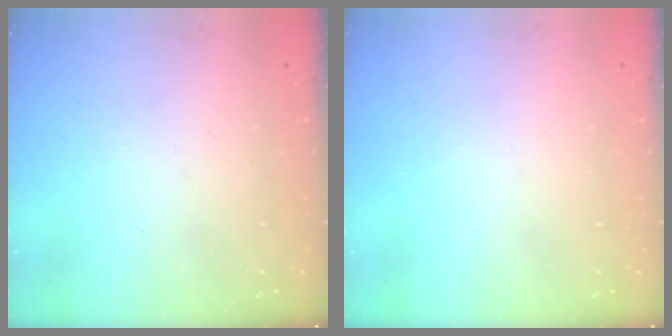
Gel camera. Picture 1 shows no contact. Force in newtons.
{"total": 0.0}